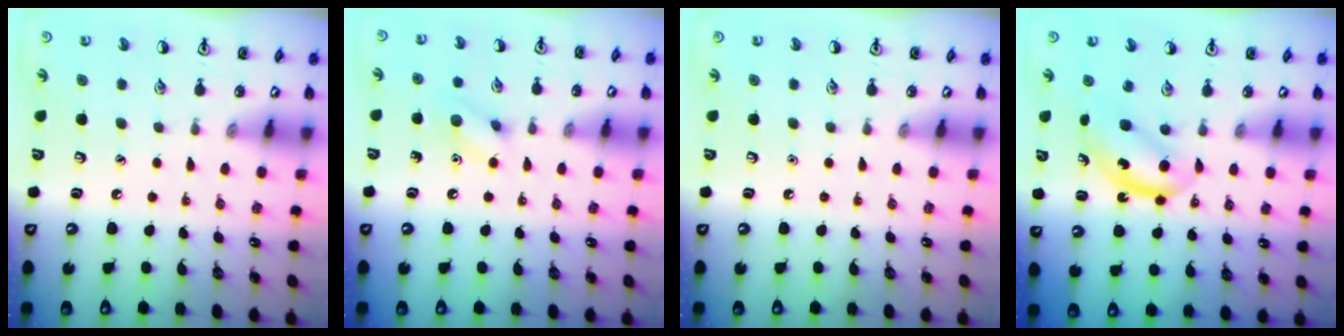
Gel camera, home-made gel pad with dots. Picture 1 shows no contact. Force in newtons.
{"total": 7.4, "press": 7.4, "slide": 0.7}
{"total": 0.0}
{"total": 5.5, "press": 5.4, "slide": 1.1}